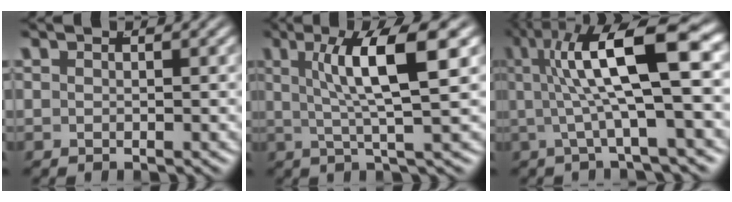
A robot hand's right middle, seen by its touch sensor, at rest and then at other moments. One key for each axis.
{"total": 6.0, "fx": 1.5, "fy": 0.0, "fz": 5.8, "tx": -0.089, "ty": 0.003, "tz": 0.026}
{"total": 9.1, "fx": 2.1, "fy": 2.6, "fz": 8.5, "tx": -0.128, "ty": 0.020, "tz": 0.028}